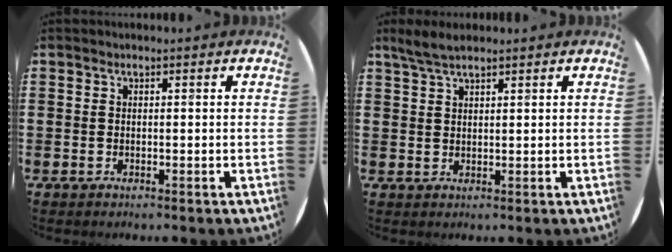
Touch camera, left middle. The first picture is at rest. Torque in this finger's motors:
{"motor_torque": [0.46, -0.35, 0.08, 0.03]}